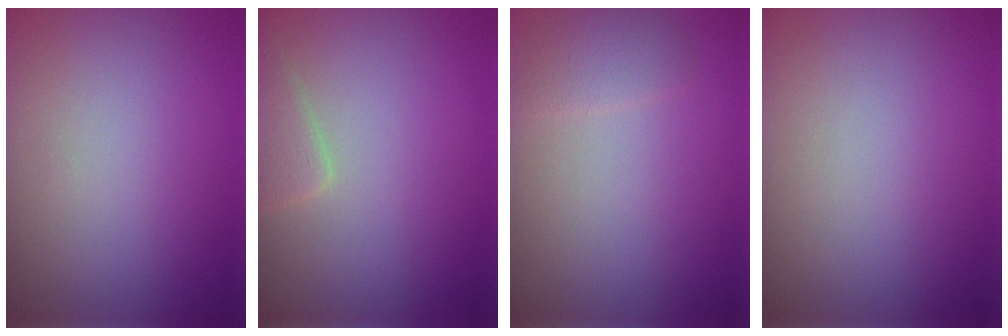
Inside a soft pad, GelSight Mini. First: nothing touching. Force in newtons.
{"total": 2.0, "press": 2.0, "slide": 0.2}
{"total": 1.4, "press": 1.4, "slide": 0.1}
{"total": 0.0}